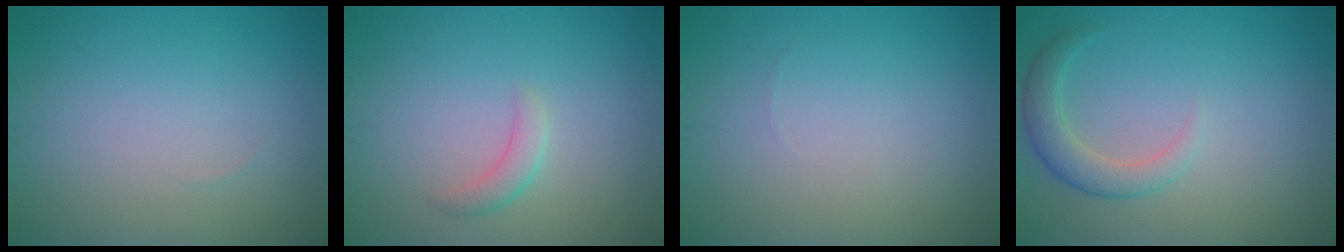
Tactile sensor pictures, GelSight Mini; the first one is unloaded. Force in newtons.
{"total": 1.5, "press": 1.5, "slide": 0.1}
{"total": 0.0}
{"total": 2.7, "press": 2.7, "slide": 0.1}